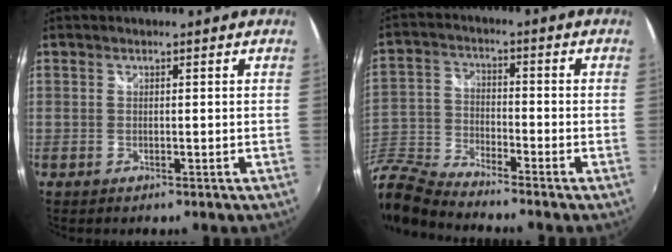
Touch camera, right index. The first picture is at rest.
{"total": 12.2, "force": [-10.2, 3.7, 5.6], "torque": [-0.141, -0.012, -0.217]}